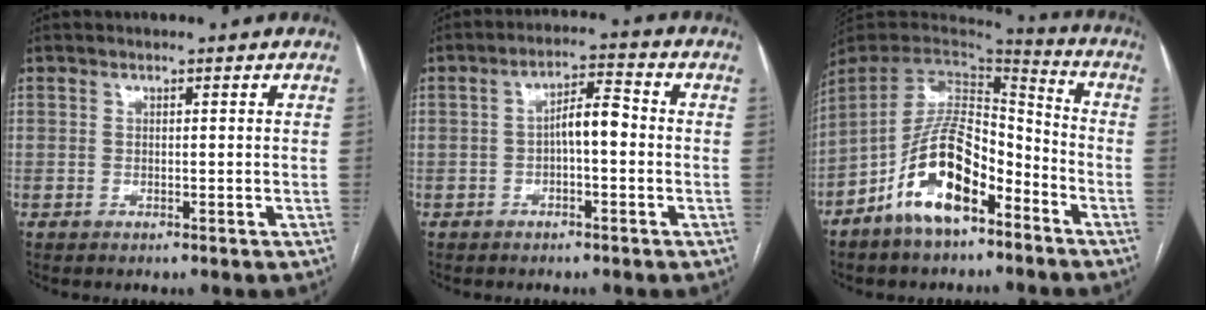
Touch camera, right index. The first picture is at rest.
{"total": 4.8, "force": [-0.6, 1.3, 4.6], "torque": [-0.078, 0.021, -0.009]}
{"total": 14.0, "force": [-7.4, 5.5, 10.5], "torque": [-0.204, 0.010, -0.132]}